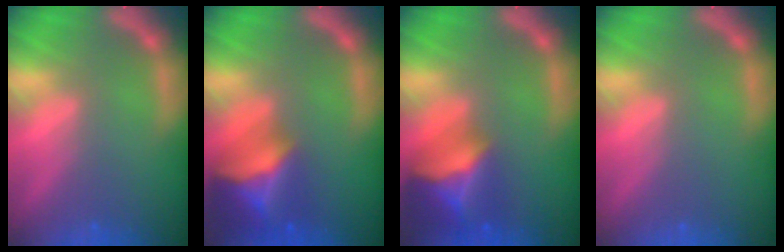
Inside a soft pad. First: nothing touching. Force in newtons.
{"total": 8.9}
{"total": 8.4}
{"total": 0.0}